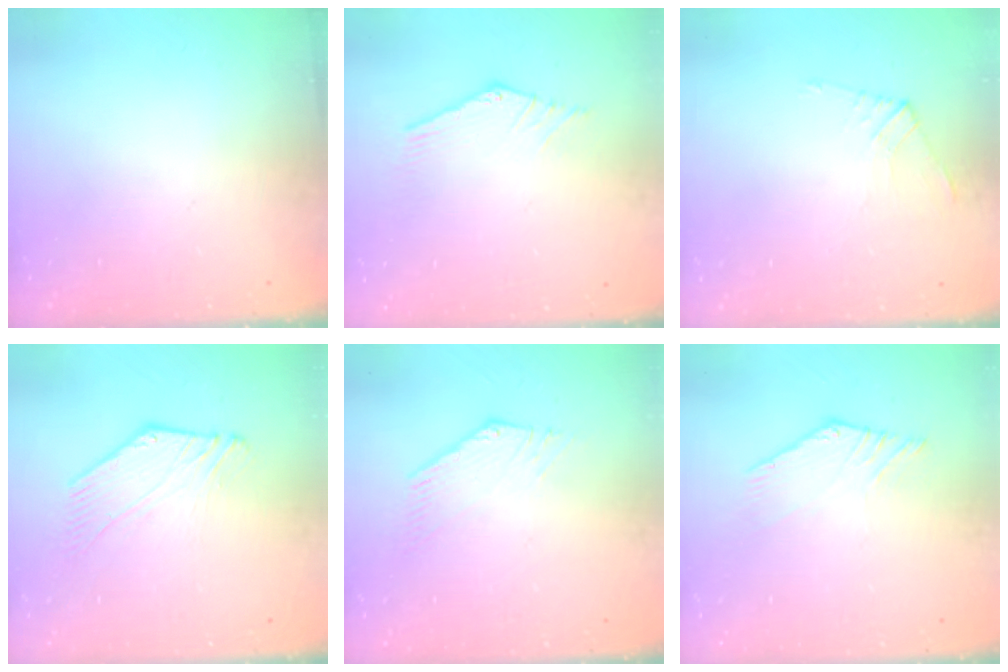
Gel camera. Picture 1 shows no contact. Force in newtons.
{"total": 1.4, "press": 1.3, "slide": 0.1}
{"total": 2.9, "press": 2.9, "slide": 0.5}
{"total": 4.2, "press": 4.1, "slide": 0.9}
{"total": 0.6, "press": 0.5, "slide": 0.3}
{"total": 1.5, "press": 1.5, "slide": 0.3}